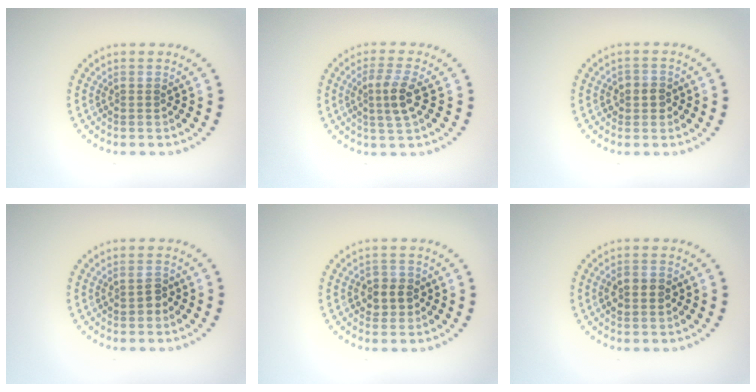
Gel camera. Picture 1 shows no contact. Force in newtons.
{"total": 2.8, "press": 2.5, "slide": 1.2}
{"total": 1.9, "press": 1.8, "slide": 0.6}
{"total": 1.2, "press": 1.2, "slide": 0.2}
{"total": 2.3, "press": 2.2, "slide": 0.7}
{"total": 2.0, "press": 2.0, "slide": 0.3}